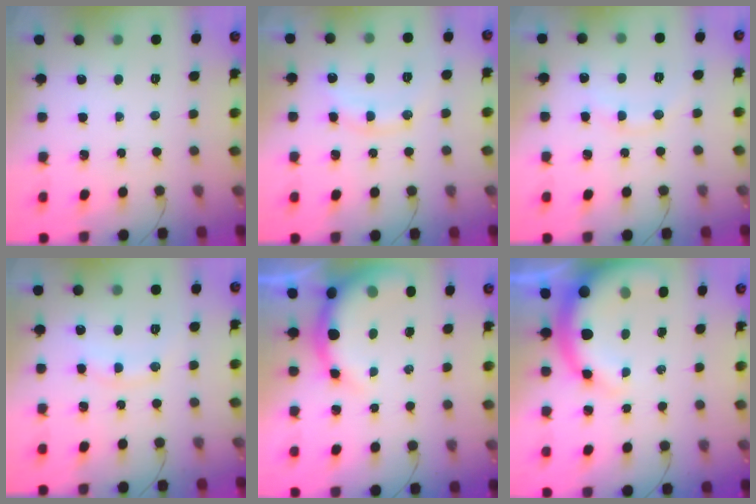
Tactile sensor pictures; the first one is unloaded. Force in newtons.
{"total": 11.5, "press": 11.5, "slide": 0.5}
{"total": 9.1, "press": 9.0, "slide": 1.5}
{"total": 8.4, "press": 8.4, "slide": 1.0}
{"total": 7.2, "press": 7.0, "slide": 1.7}
{"total": 13.3, "press": 12.9, "slide": 2.9}